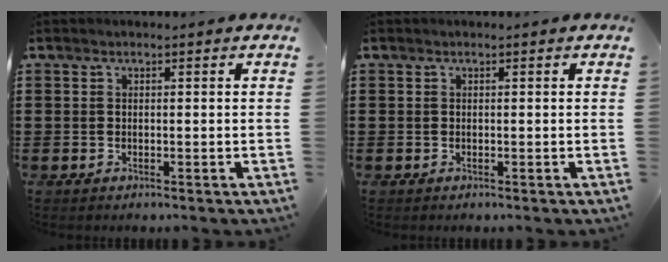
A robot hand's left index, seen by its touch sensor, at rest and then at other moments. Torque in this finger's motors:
{"motor_torque": [0.00, 0.00, 0.00, 0.00]}